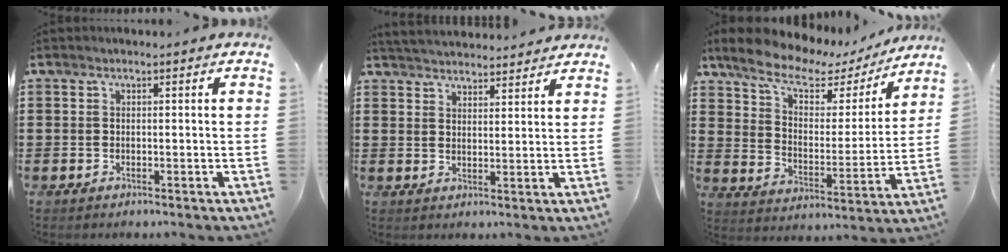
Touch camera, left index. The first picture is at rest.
{"total": 3.7, "force": [3.7, 0.2, 0.1], "torque": [-0.014, -0.015, 0.068]}
{"total": 8.8, "force": [6.5, 3.7, 4.7], "torque": [-0.112, -0.030, 0.110]}